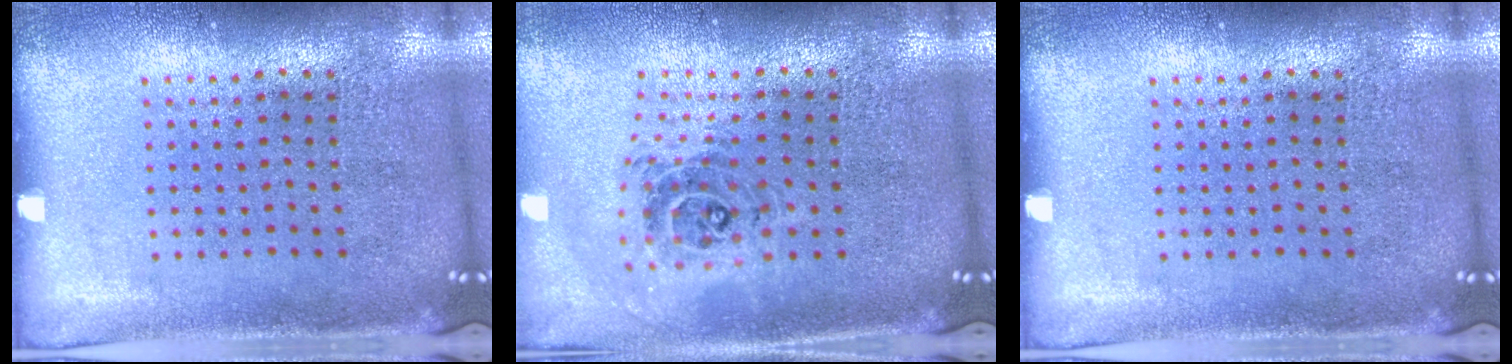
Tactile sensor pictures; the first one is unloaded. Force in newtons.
{"total": 1.0, "press": 0.9, "slide": 0.3}
{"total": 0.0}